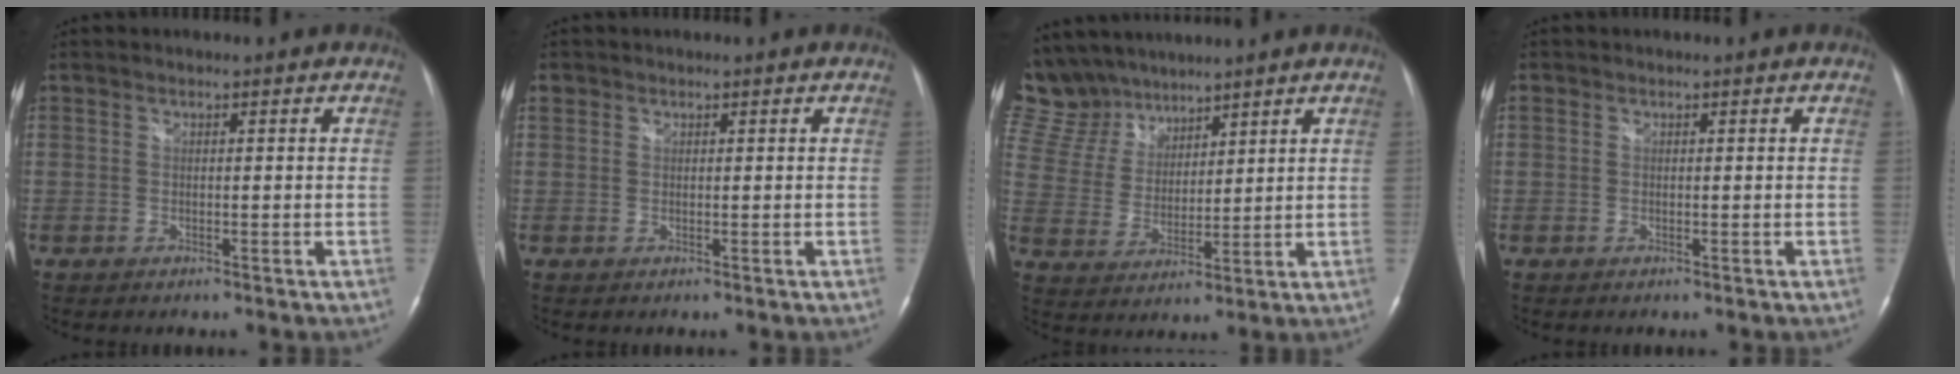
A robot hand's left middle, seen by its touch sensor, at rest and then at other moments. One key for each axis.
{"total": 1.2, "fx": 0.7, "fy": 1.0, "fz": 0.2, "tx": 0.000, "ty": 0.011, "tz": 0.011}
{"total": 13.3, "fx": 11.5, "fy": 6.3, "fz": 2.2, "tx": -0.070, "ty": 0.028, "tz": 0.237}
{"total": 0.5, "fx": 0.2, "fy": 0.4, "fz": 0.2, "tx": -0.005, "ty": 0.010, "tz": 0.004}